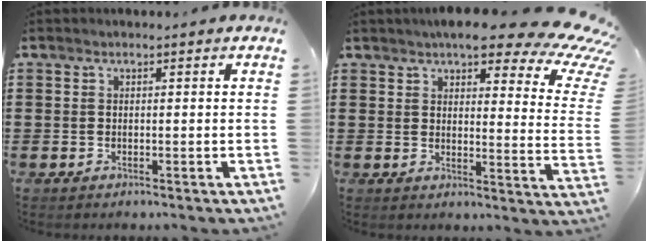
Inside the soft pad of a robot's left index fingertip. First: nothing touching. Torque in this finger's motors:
{"motor_torque": [2.14, 0.00, 0.72, 0.01]}